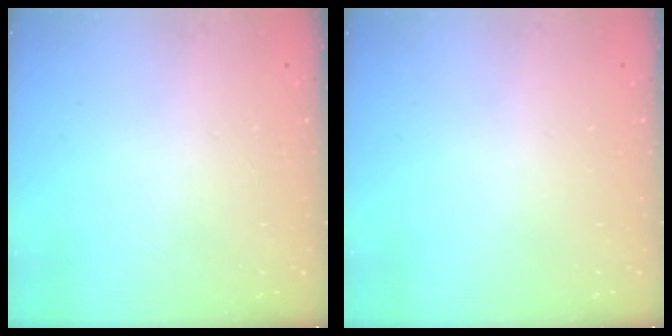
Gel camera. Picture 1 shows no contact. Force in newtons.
{"total": 0.0}